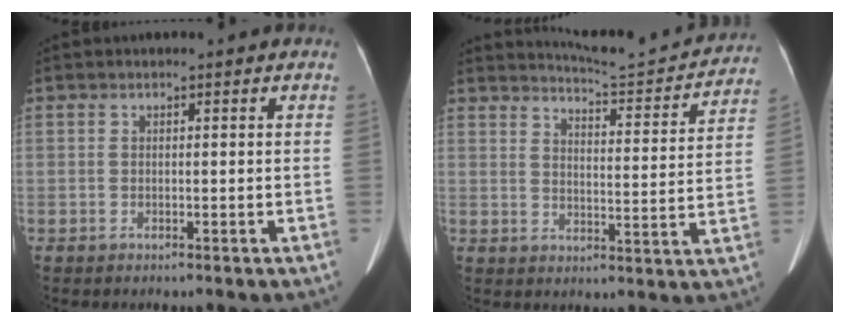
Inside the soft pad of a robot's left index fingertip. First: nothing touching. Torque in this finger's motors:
{"motor_torque": [0.29, -0.94, -0.17, -0.01]}